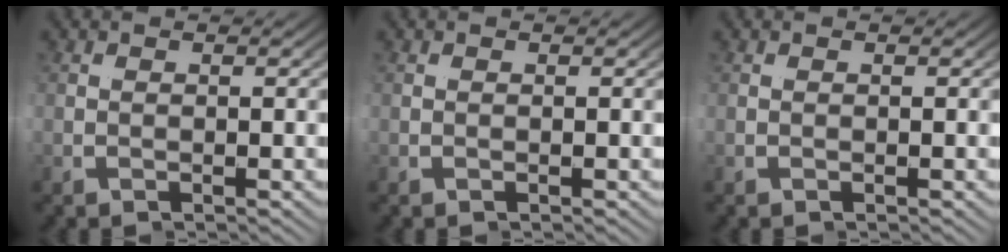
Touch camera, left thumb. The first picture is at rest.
{"total": 0.0}
{"total": 0.0}